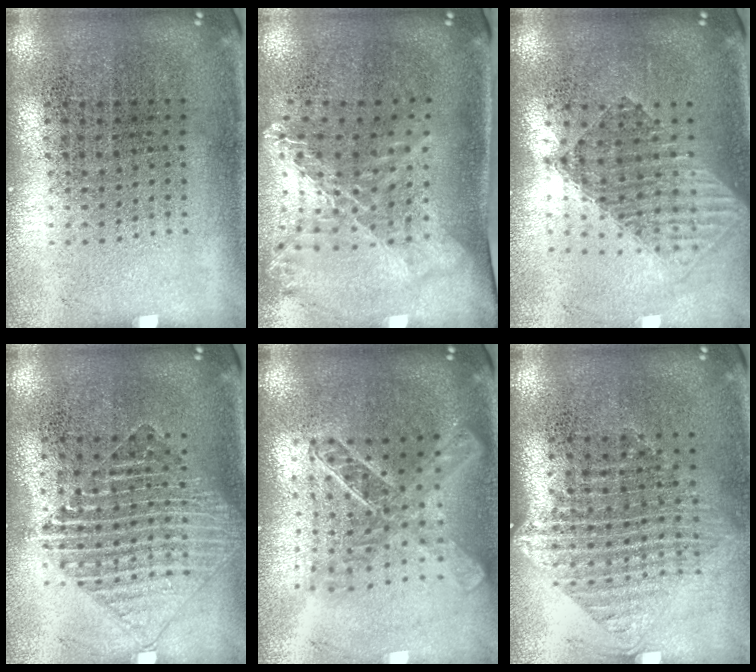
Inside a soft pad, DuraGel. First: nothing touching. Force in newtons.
{"total": 1.8, "press": 1.3, "slide": 1.2}
{"total": 1.6, "press": 1.4, "slide": 0.7}
{"total": 1.5, "press": 1.4, "slide": 0.6}
{"total": 1.9, "press": 1.6, "slide": 1.0}
{"total": 1.3, "press": 1.1, "slide": 0.6}